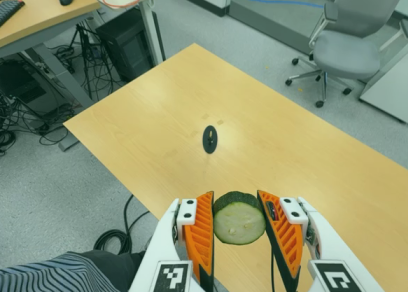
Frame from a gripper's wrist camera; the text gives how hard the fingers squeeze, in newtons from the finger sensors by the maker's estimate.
{"total": 11.6, "left": 10.1, "right": 13.1}